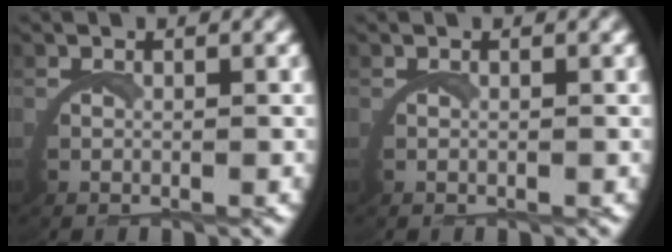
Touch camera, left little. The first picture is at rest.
{"total": 0.0}